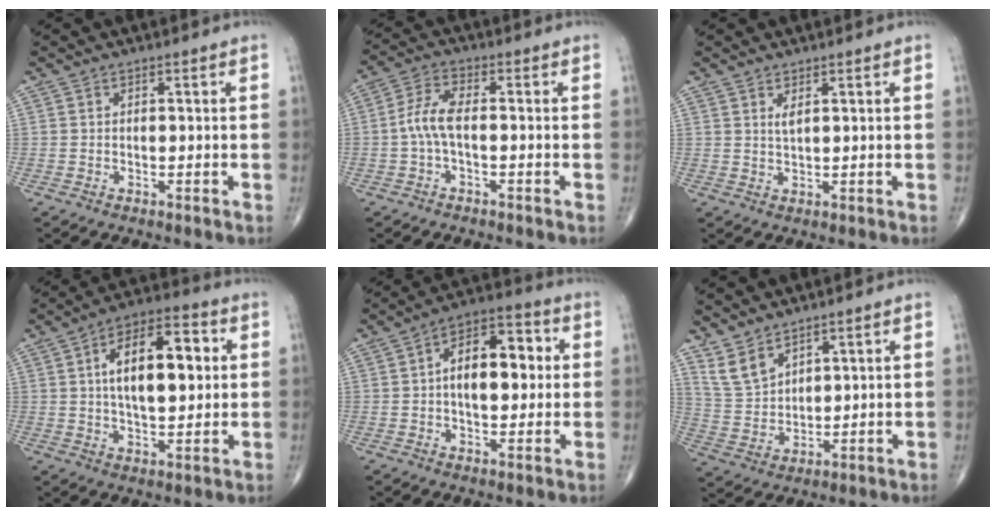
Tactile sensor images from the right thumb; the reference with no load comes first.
{"total": 5.6, "force": [-0.9, 2.2, 5.0], "torque": [-0.113, 0.018, -0.024]}
{"total": 1.6, "force": [1.0, 0.5, 1.2], "torque": [-0.022, -0.008, 0.021]}
{"total": 15.2, "force": [2.6, 7.3, 13.1], "torque": [-0.190, 0.013, 0.038]}
{"total": 12.6, "force": [1.2, 6.9, 10.5], "torque": [-0.138, 0.024, 0.011]}
{"total": 6.5, "force": [5.1, 3.0, 2.8], "torque": [-0.047, -0.028, 0.116]}